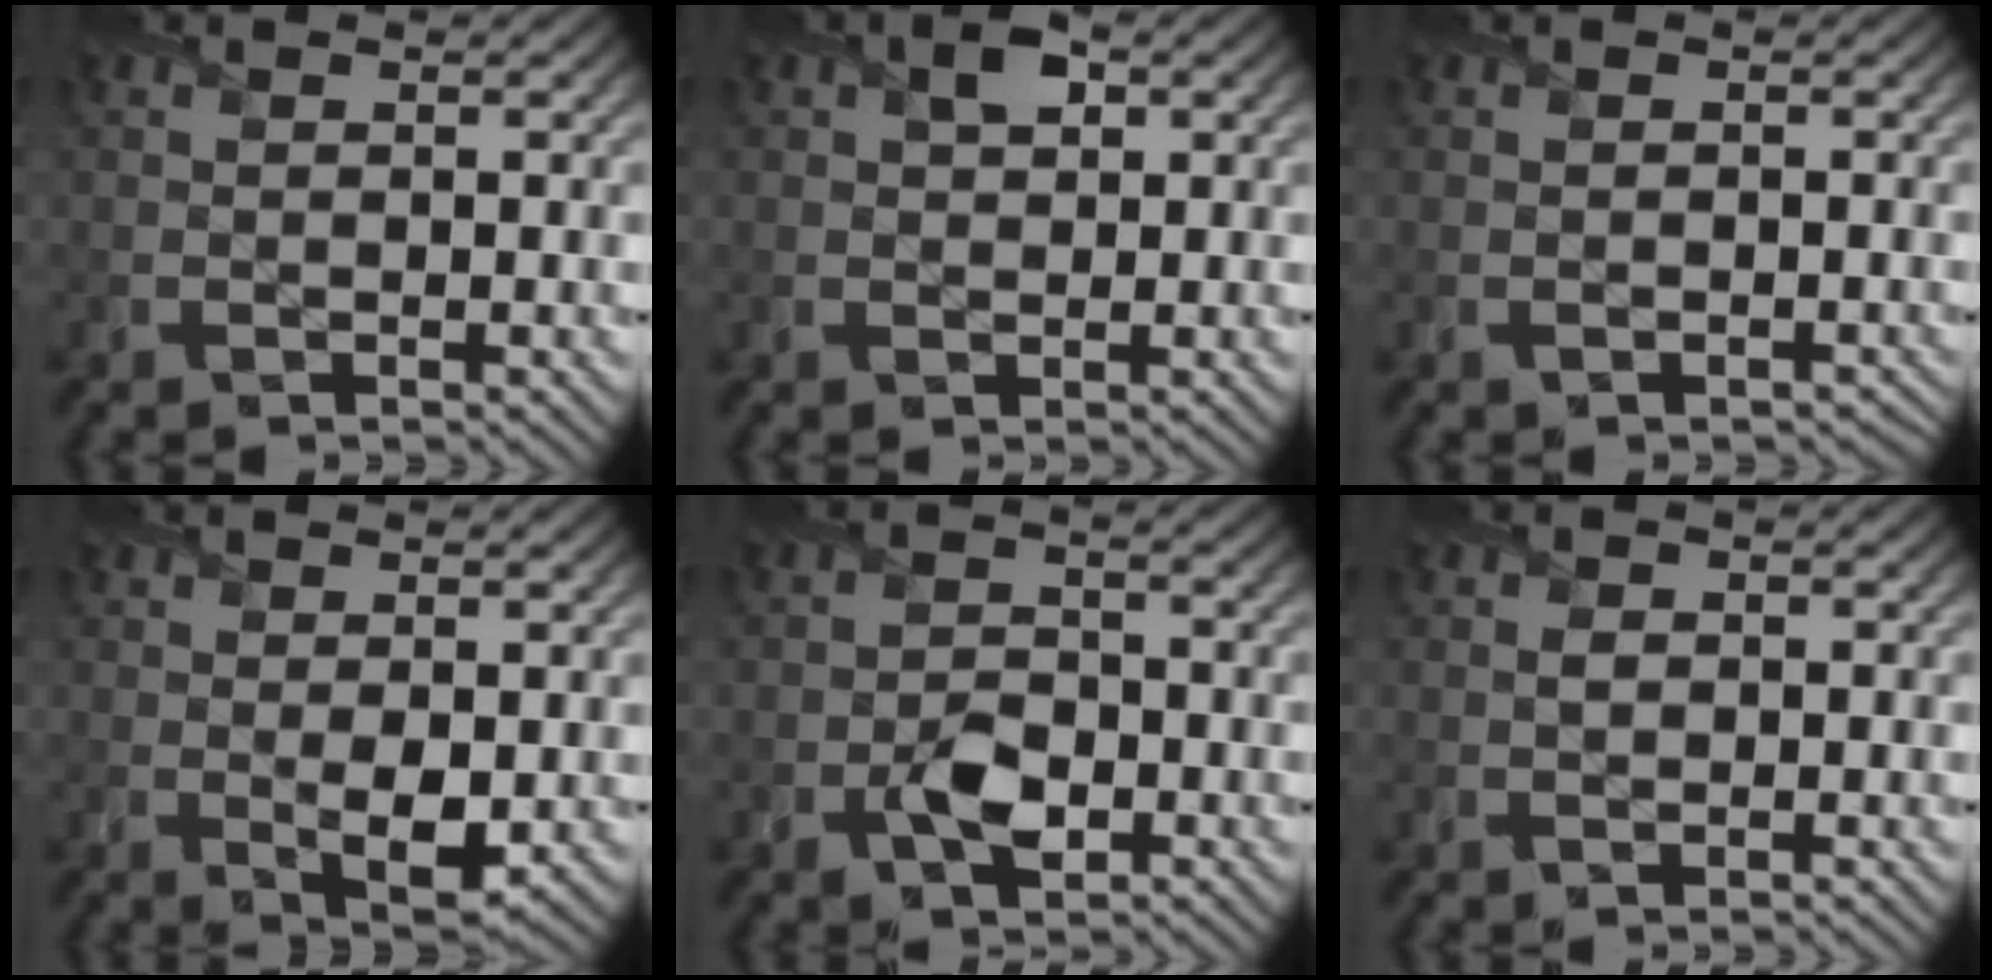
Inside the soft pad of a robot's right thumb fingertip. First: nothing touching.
{"total": 2.9, "force": [1.2, 1.8, 1.9], "torque": [-0.034, 0.006, 0.017]}
{"total": 0.9, "force": [-0.4, 0.7, 0.3], "torque": [-0.002, -0.008, -0.007]}
{"total": 3.1, "force": [0.3, 1.7, 2.6], "torque": [-0.052, -0.013, 0.008]}
{"total": 4.2, "force": [-1.7, 2.8, 2.6], "torque": [-0.048, -0.005, -0.035]}
{"total": 0.9, "force": [0.2, 0.8, 0.4], "torque": [-0.008, -0.003, -0.001]}